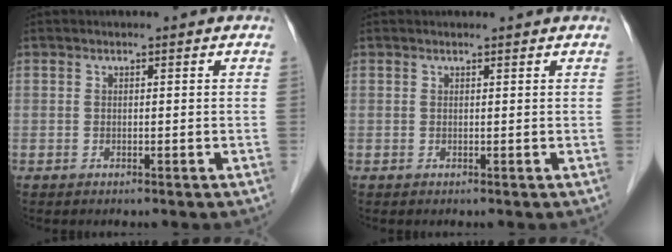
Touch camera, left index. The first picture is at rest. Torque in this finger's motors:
{"motor_torque": [0.33, -0.02, 0.04, 0.00]}